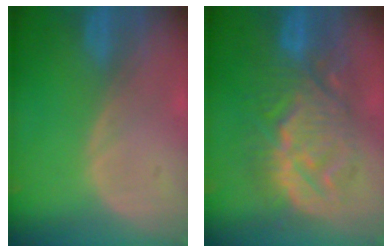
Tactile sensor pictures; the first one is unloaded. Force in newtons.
{"total": 10.6, "press": 10.6, "slide": 0.7}